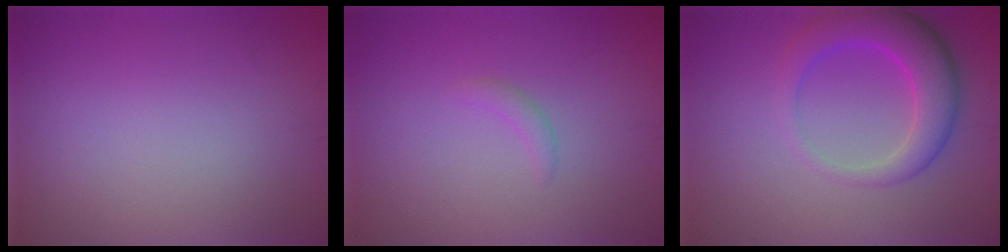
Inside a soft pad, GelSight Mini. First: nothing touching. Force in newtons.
{"total": 0.9, "press": 0.9, "slide": 0.1}
{"total": 5.6, "press": 5.6, "slide": 0.3}